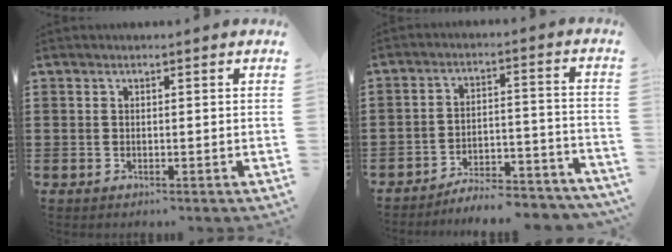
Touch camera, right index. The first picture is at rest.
{"total": 6.1, "force": [-5.9, 0.4, 1.3], "torque": [-0.019, 0.010, -0.117]}